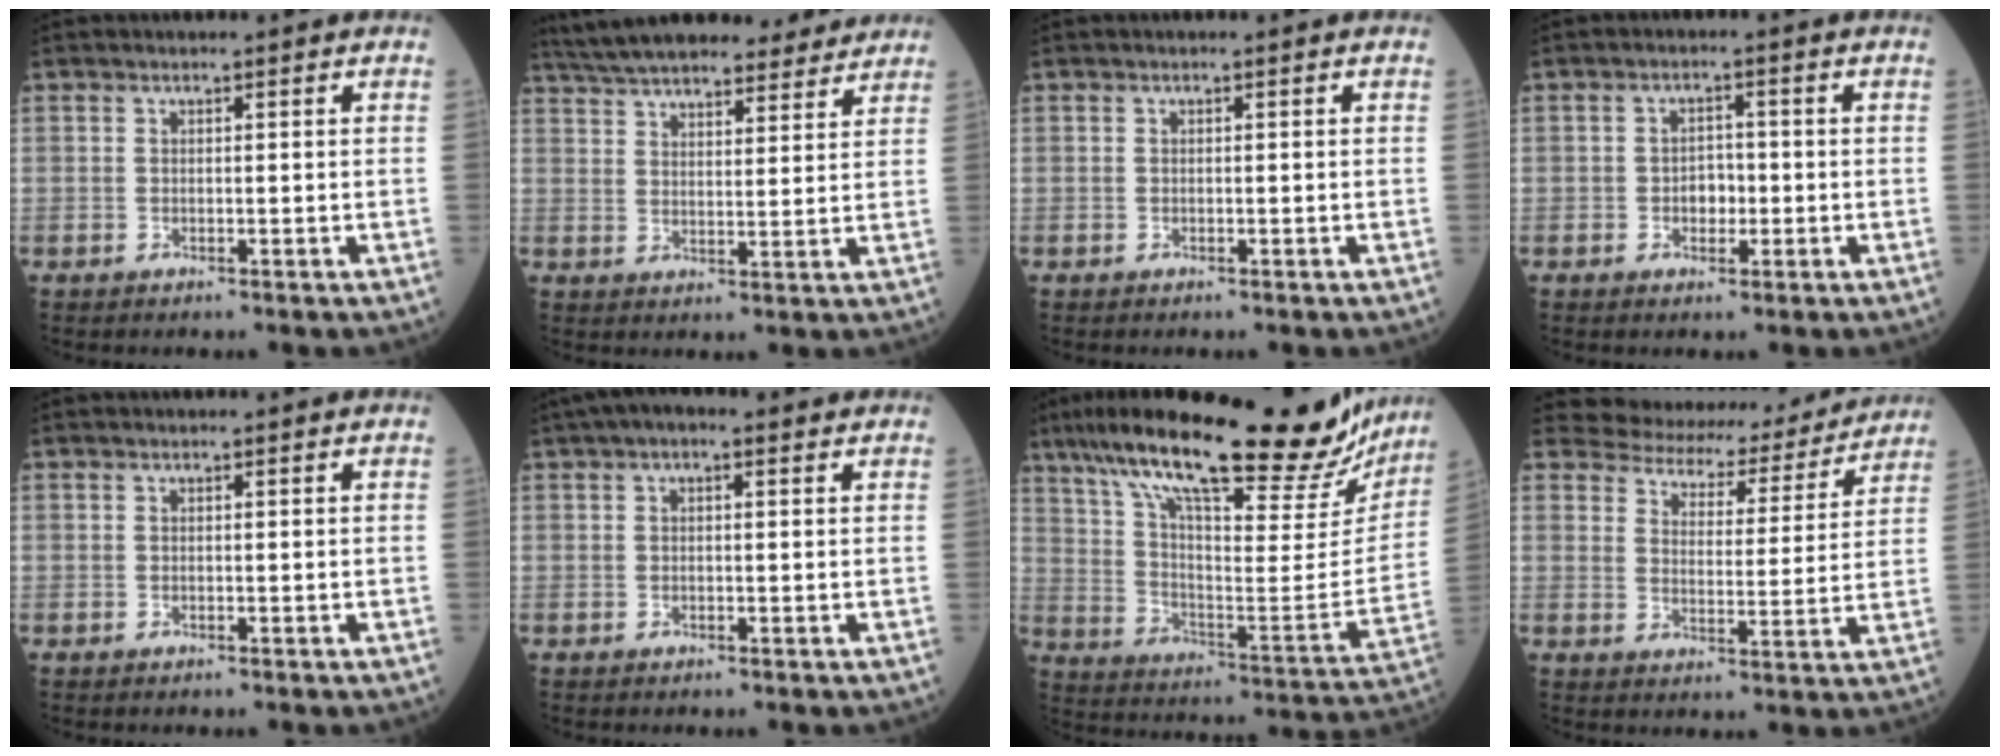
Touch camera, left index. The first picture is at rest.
{"total": 23.2, "force": [20.5, 5.5, 9.5], "torque": [-0.173, 0.032, 0.290]}
{"total": 0.0}
{"total": 2.7, "force": [-0.6, 1.9, 1.9], "torque": [-0.027, 0.006, -0.010]}
{"total": 0.0}
{"total": 4.6, "force": [2.8, 1.7, 3.3], "torque": [-0.062, 0.034, 0.040]}
{"total": 31.0, "force": [24.7, 6.6, 17.6], "torque": [-0.290, -0.009, 0.347]}
{"total": 15.4, "force": [14.1, 5.3, 2.9], "torque": [-0.028, 0.000, 0.167]}